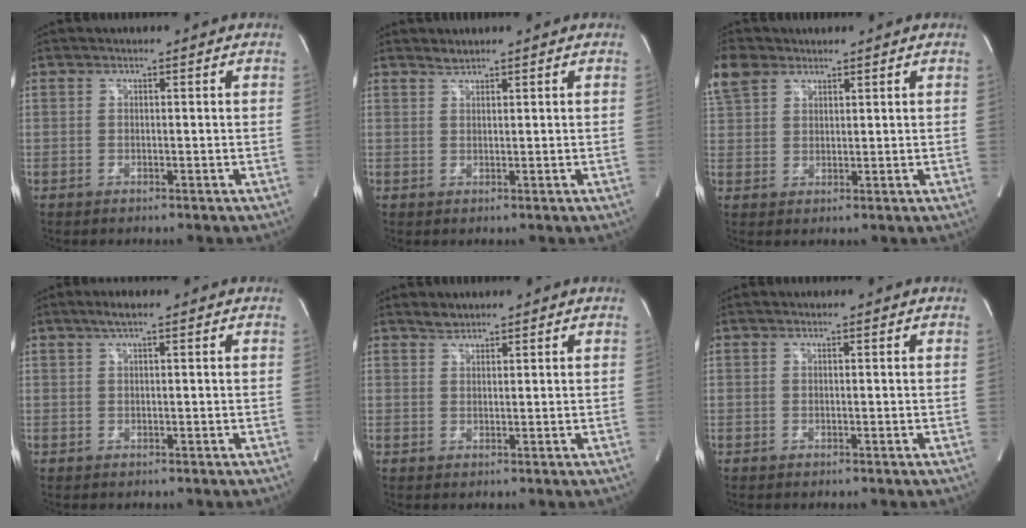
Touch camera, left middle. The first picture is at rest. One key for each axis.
{"total": 1.1, "fx": 1.1, "fy": -0.2, "fz": 0.0, "tx": -0.008, "ty": -0.001, "tz": 0.024}
{"total": 6.1, "fx": 4.2, "fy": 3.6, "fz": 2.6, "tx": -0.075, "ty": 0.023, "tz": 0.094}
{"total": 2.2, "fx": 1.4, "fy": 0.2, "fz": 1.8, "tx": -0.040, "ty": 0.010, "tz": 0.025}
{"total": 1.5, "fx": 1.4, "fy": 0.5, "fz": 0.1, "tx": -0.005, "ty": 0.000, "tz": 0.027}
{"total": 0.0}